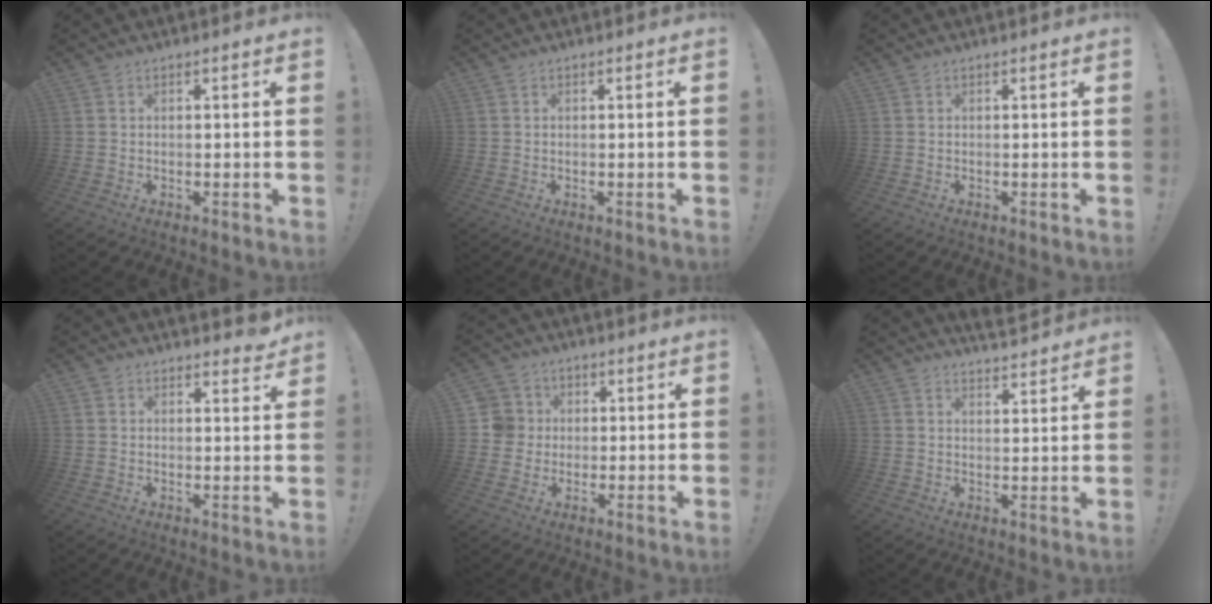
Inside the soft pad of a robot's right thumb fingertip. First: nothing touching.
{"total": 0.0}
{"total": 0.0}
{"total": 3.3, "force": [2.8, 1.7, 0.7], "torque": [0.000, -0.018, 0.049]}
{"total": 7.5, "force": [0.9, 7.3, 1.4], "torque": [-0.019, 0.001, 0.021]}
{"total": 4.6, "force": [4.4, 0.8, 1.1], "torque": [-0.011, -0.033, 0.079]}